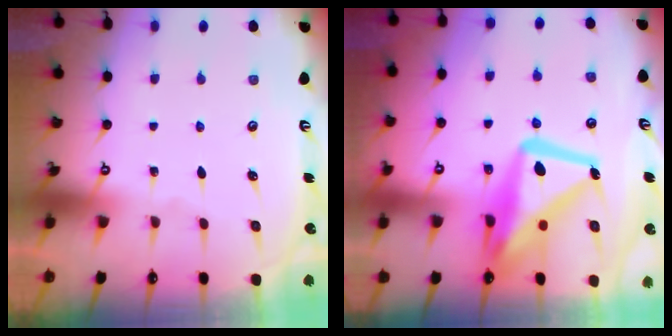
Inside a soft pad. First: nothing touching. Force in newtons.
{"total": 16.8, "press": 16.8, "slide": 1.5}